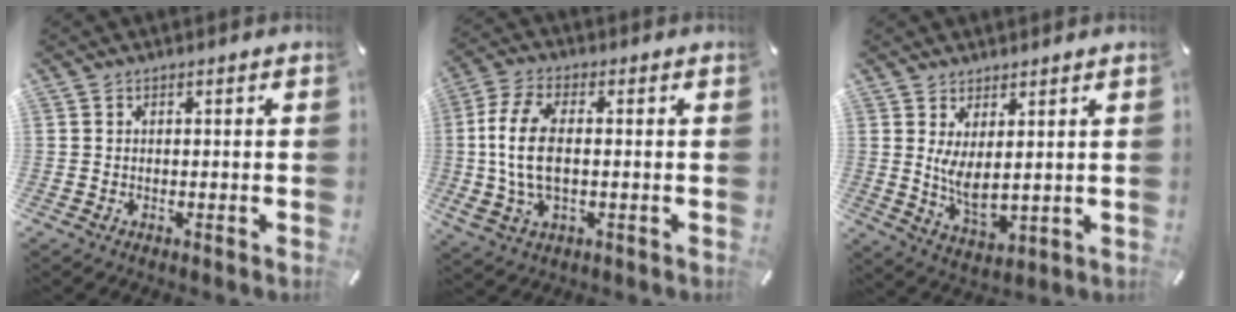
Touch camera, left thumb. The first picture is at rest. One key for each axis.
{"total": 11.2, "fx": 0.4, "fy": 5.6, "fz": 9.8, "tx": -0.219, "ty": -0.007, "tz": 0.005}
{"total": 6.7, "fx": 2.6, "fy": 2.9, "fz": 5.4, "tx": -0.118, "ty": -0.023, "tz": 0.046}